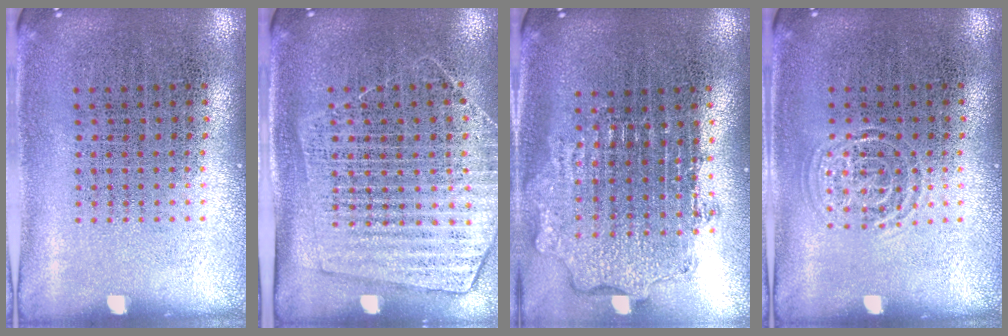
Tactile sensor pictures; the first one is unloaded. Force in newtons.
{"total": 1.5, "press": 1.4, "slide": 0.6}
{"total": 1.9, "press": 1.5, "slide": 1.2}
{"total": 0.8, "press": 0.8, "slide": 0.0}